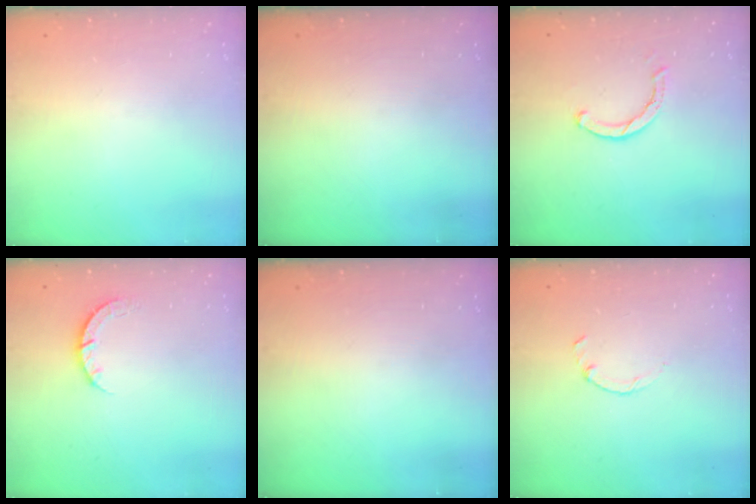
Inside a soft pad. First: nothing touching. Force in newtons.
{"total": 0.0}
{"total": 2.0, "press": 2.0, "slide": 0.2}
{"total": 3.4, "press": 3.4, "slide": 0.4}
{"total": 0.0}
{"total": 1.5, "press": 1.4, "slide": 0.3}